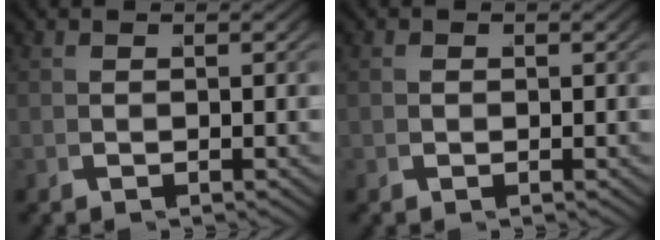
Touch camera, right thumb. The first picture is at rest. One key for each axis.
{"total": 0.6, "fx": 0.0, "fy": 0.5, "fz": 0.2, "tx": -0.005, "ty": -0.001, "tz": 0.000}